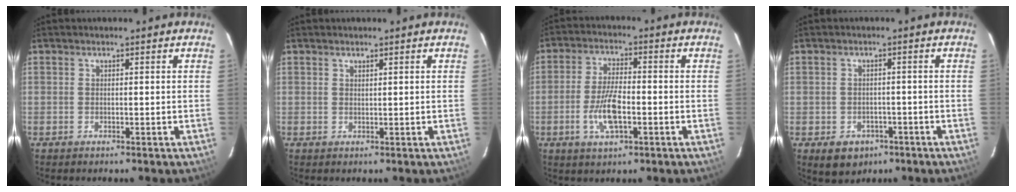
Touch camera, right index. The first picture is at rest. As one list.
[{"total": 0.7, "force": [0.6, 0.1, 0.2], "torque": [-0.004, 0.001, 0.011]}, {"total": 8.1, "force": [-2.5, 3.0, 7.1], "torque": [-0.147, -0.004, -0.047]}, {"total": 5.7, "force": [-2.6, 4.7, 1.8], "torque": [-0.037, 0.009, -0.023]}]